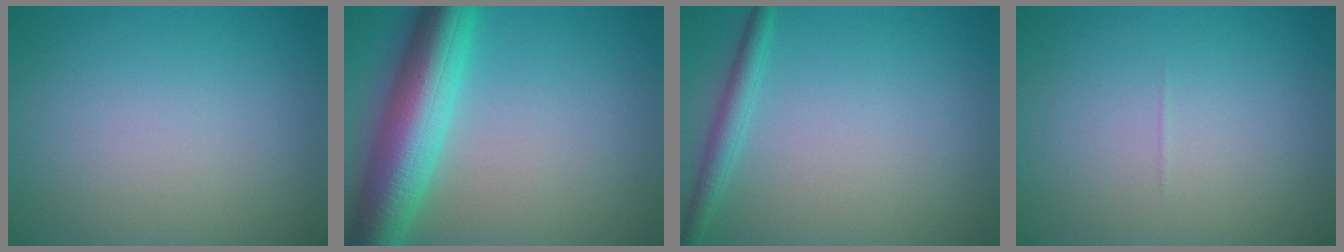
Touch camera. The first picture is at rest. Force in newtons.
{"total": 9.0, "press": 9.0, "slide": 0.2}
{"total": 2.0, "press": 2.0, "slide": 0.1}
{"total": 0.0}